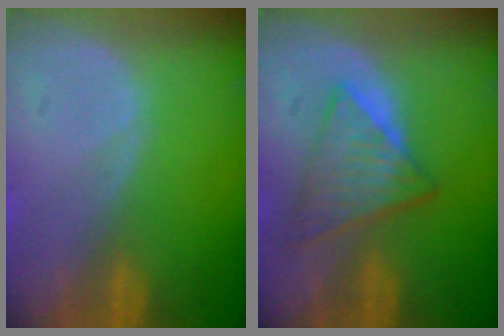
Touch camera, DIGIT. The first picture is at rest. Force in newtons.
{"total": 5.9, "press": 5.8, "slide": 1.1}